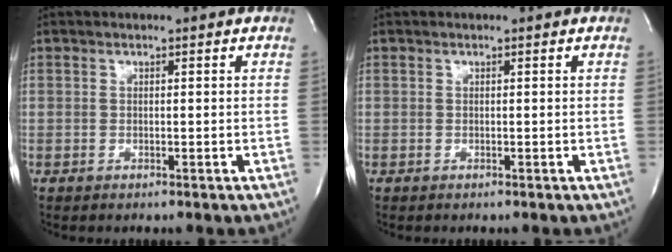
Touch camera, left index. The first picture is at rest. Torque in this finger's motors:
{"motor_torque": [0.00, 0.00, 0.00, 0.00]}